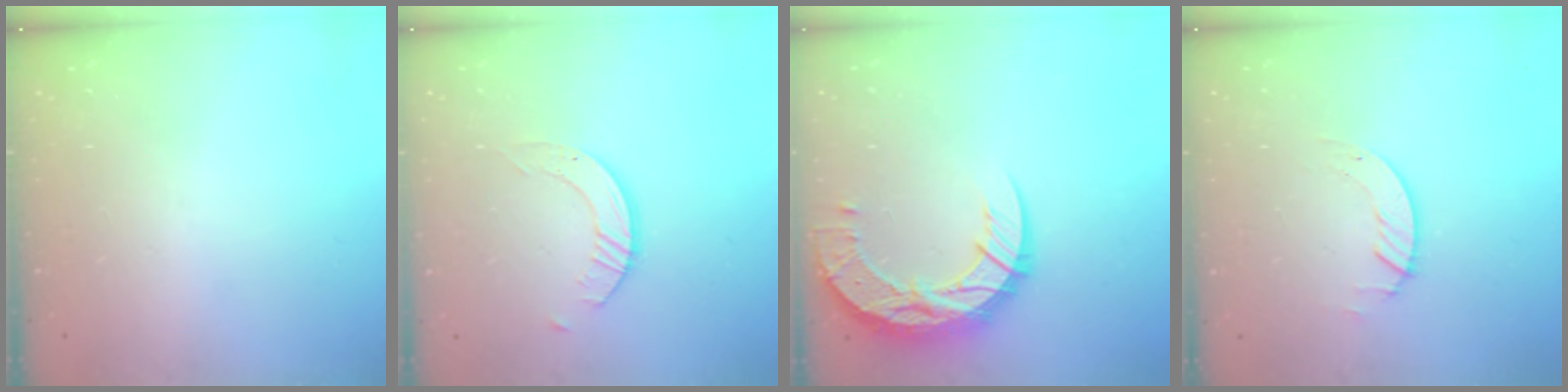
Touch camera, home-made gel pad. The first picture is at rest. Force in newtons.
{"total": 2.6, "press": 2.5, "slide": 0.3}
{"total": 14.5, "press": 14.5, "slide": 1.3}
{"total": 1.3, "press": 1.2, "slide": 0.1}